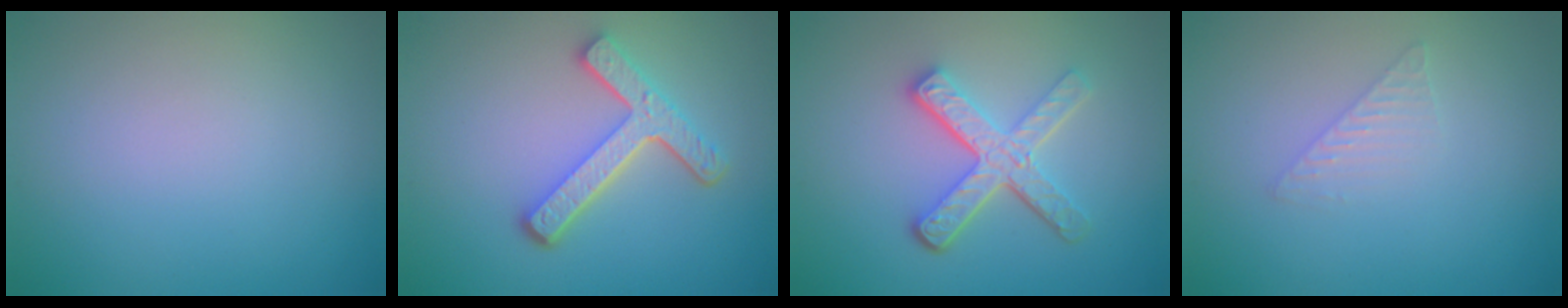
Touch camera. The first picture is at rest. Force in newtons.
{"total": 4.8, "press": 3.6, "slide": 3.2}
{"total": 4.7, "press": 3.5, "slide": 3.2}
{"total": 1.4, "press": 1.4, "slide": 0.1}